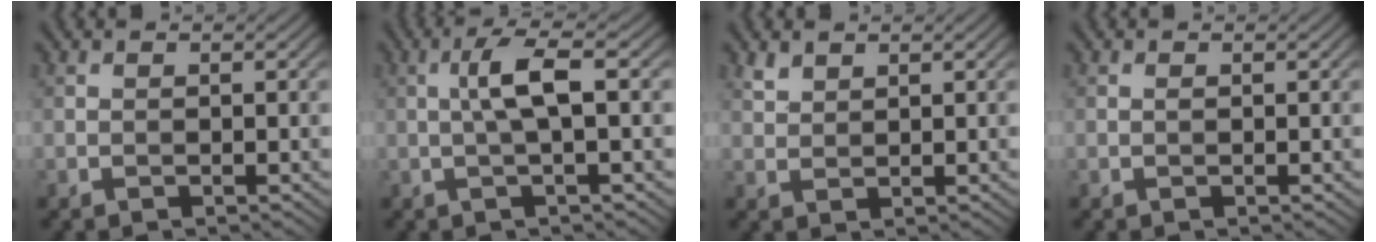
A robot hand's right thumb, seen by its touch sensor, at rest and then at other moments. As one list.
[{"total": 4.4, "force": [0.3, 0.6, 4.3], "torque": [-0.080, 0.014, 0.002]}, {"total": 1.8, "force": [1.4, 0.8, 0.6], "torque": [-0.018, 0.000, 0.033]}, {"total": 0.0}]